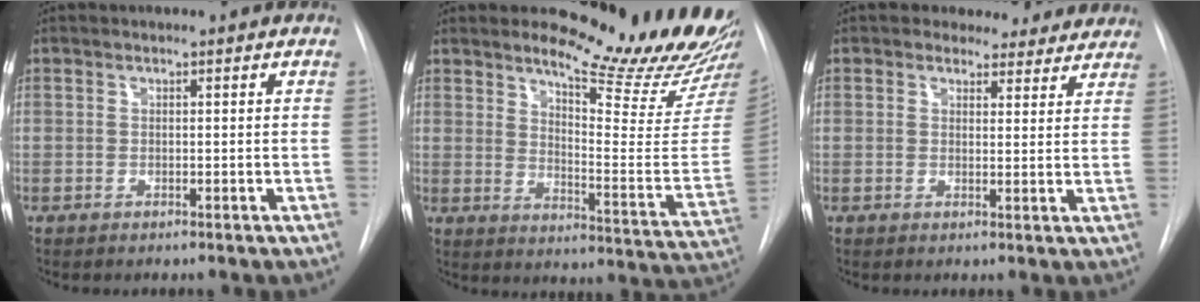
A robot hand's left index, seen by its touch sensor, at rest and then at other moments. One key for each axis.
{"total": 19.5, "fx": 17.9, "fy": 0.4, "fz": 7.6, "tx": -0.108, "ty": -0.143, "tz": 0.218}
{"total": 9.4, "fx": 8.3, "fy": 4.3, "fz": 1.0, "tx": 0.021, "ty": -0.002, "tz": 0.074}